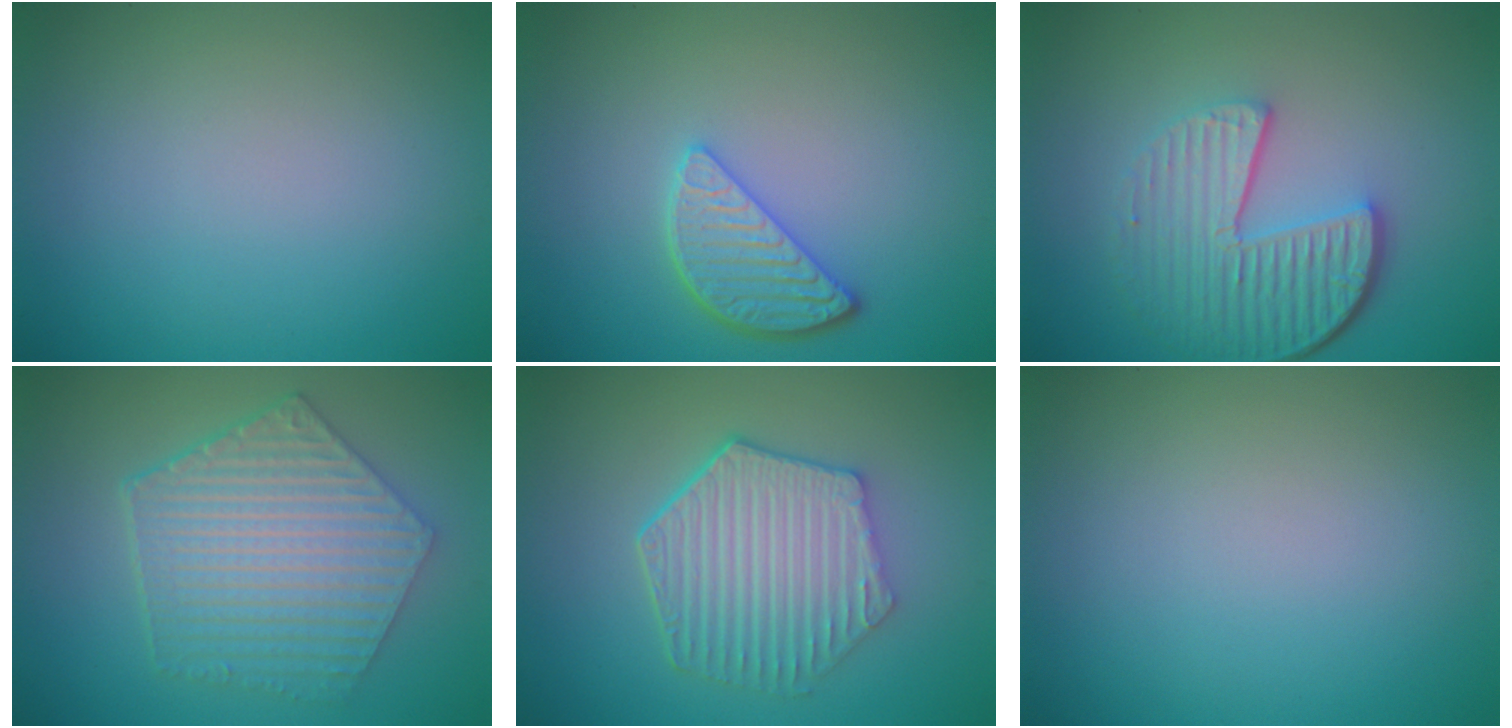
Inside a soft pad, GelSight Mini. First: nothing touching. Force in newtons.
{"total": 3.3, "press": 3.0, "slide": 1.5}
{"total": 5.8, "press": 4.1, "slide": 4.0}
{"total": 6.8, "press": 5.0, "slide": 4.6}
{"total": 6.2, "press": 4.6, "slide": 4.1}
{"total": 0.0}